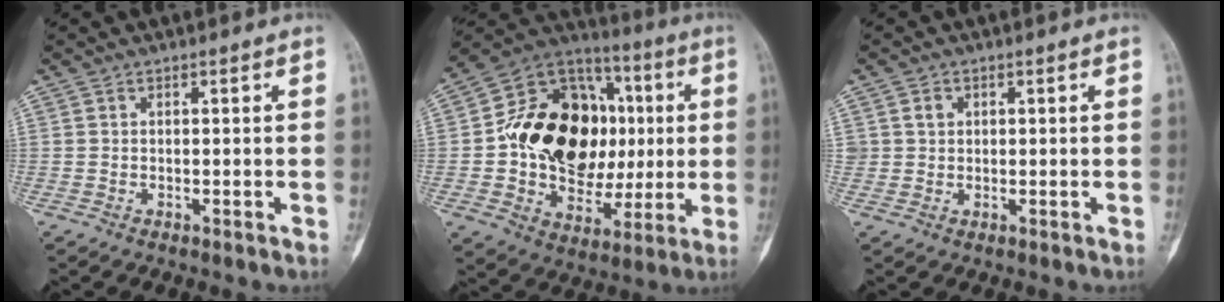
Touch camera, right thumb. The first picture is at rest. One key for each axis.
{"total": 26.8, "fx": 1.4, "fy": 19.0, "fz": 18.8, "tx": -0.271, "ty": 0.030, "tz": 0.032}
{"total": 2.1, "fx": 0.4, "fy": 2.0, "fz": 0.6, "tx": 0.007, "ty": 0.001, "tz": 0.007}